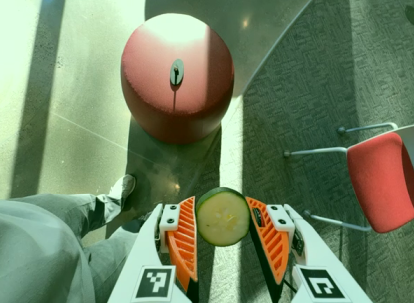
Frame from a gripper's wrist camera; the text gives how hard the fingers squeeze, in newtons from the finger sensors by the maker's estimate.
{"total": 9.3, "left": 9.1, "right": 9.5}